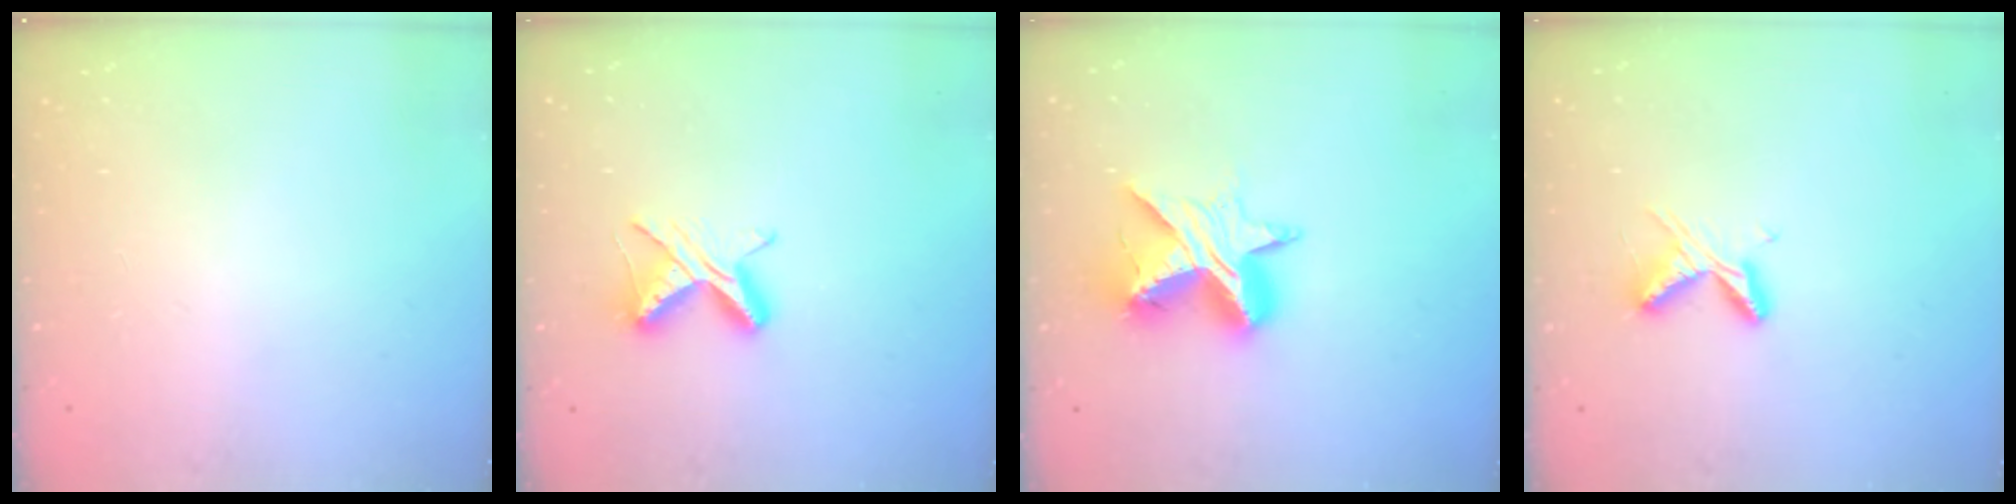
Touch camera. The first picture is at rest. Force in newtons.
{"total": 7.5, "press": 7.4, "slide": 0.8}
{"total": 13.0, "press": 13.0, "slide": 0.9}
{"total": 5.9, "press": 5.9, "slide": 0.8}